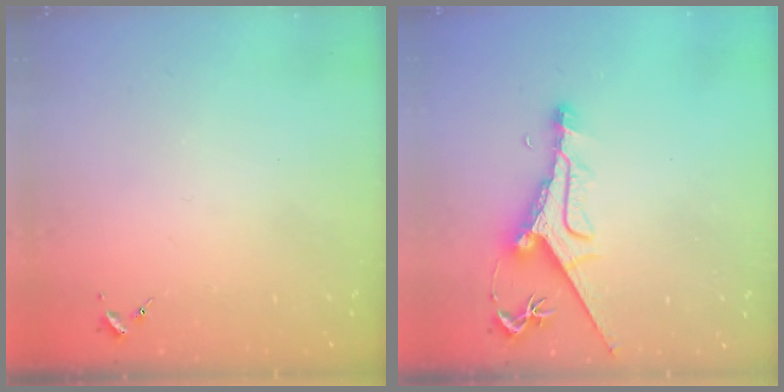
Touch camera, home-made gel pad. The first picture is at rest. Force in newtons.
{"total": 9.9, "press": 9.8, "slide": 1.3}